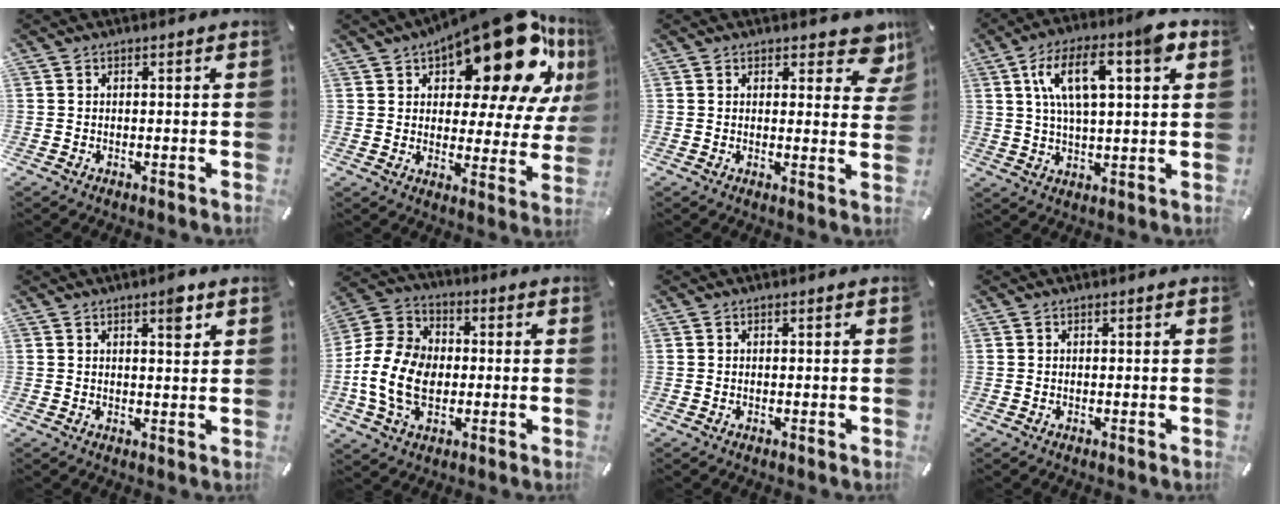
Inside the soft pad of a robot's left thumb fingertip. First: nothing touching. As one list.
[{"total": 24.2, "force": [15.6, 9.6, 15.7], "torque": [-0.219, -0.106, 0.259]}, {"total": 3.9, "force": [2.4, 2.2, 2.1], "torque": [-0.008, -0.013, 0.035]}, {"total": 14.1, "force": [5.8, 5.8, 11.4], "torque": [-0.195, 0.005, 0.098]}, {"total": 4.2, "force": [2.3, 1.4, 3.3], "torque": [-0.036, -0.009, 0.031]}, {"total": 14.5, "force": [-2.5, 11.1, 9.1], "torque": [-0.217, 0.021, -0.044]}, {"total": 0.0}, {"total": 0.0}]